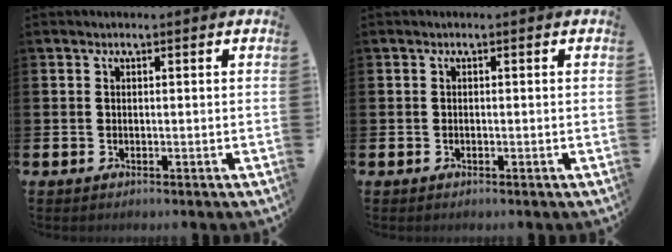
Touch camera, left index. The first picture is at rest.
{"total": 0.0}